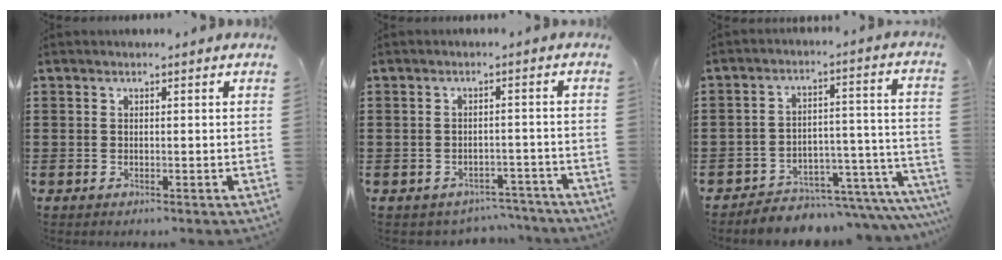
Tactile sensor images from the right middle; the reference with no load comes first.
{"total": 1.9, "force": [-1.8, 0.5, -0.1], "torque": [-0.006, 0.001, -0.042]}
{"total": 4.1, "force": [-3.8, 1.2, 1.0], "torque": [-0.018, 0.002, -0.077]}